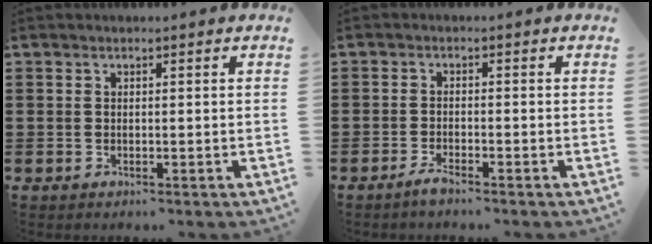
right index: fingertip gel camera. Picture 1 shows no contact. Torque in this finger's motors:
{"motor_torque": [0.13, 0.00, 0.13, 0.05]}